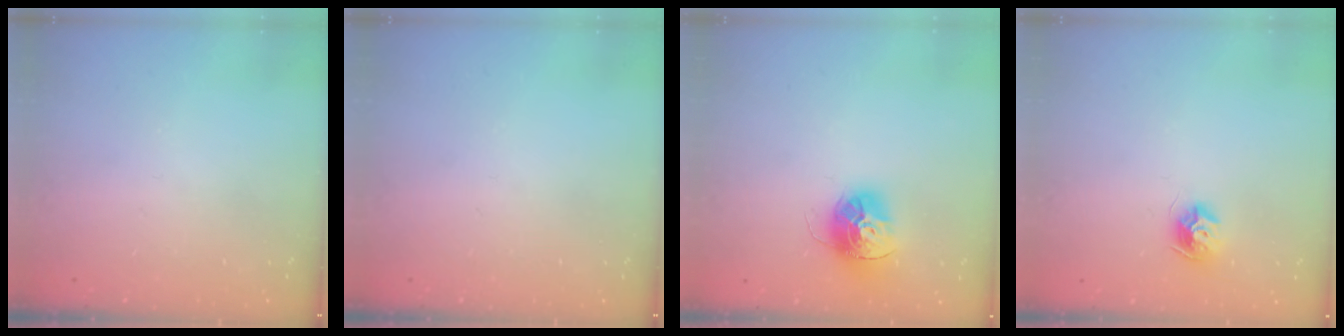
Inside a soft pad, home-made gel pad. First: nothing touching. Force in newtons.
{"total": 0.0}
{"total": 13.7, "press": 13.7, "slide": 1.2}
{"total": 8.7, "press": 8.7, "slide": 0.0}